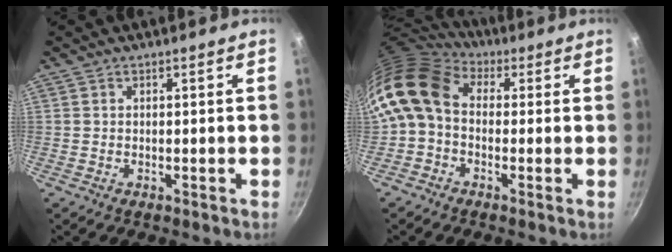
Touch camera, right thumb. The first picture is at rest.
{"total": 11.0, "force": [0.6, 8.2, 7.3], "torque": [-0.134, 0.021, -0.013]}